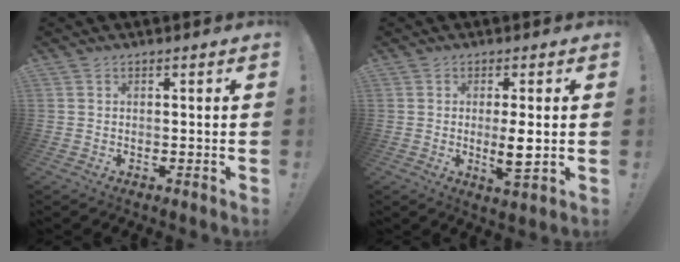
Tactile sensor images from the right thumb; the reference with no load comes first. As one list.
[{"total": 5.6, "force": [0.1, 1.0, 5.5], "torque": [-0.084, -0.013, 0.000]}]